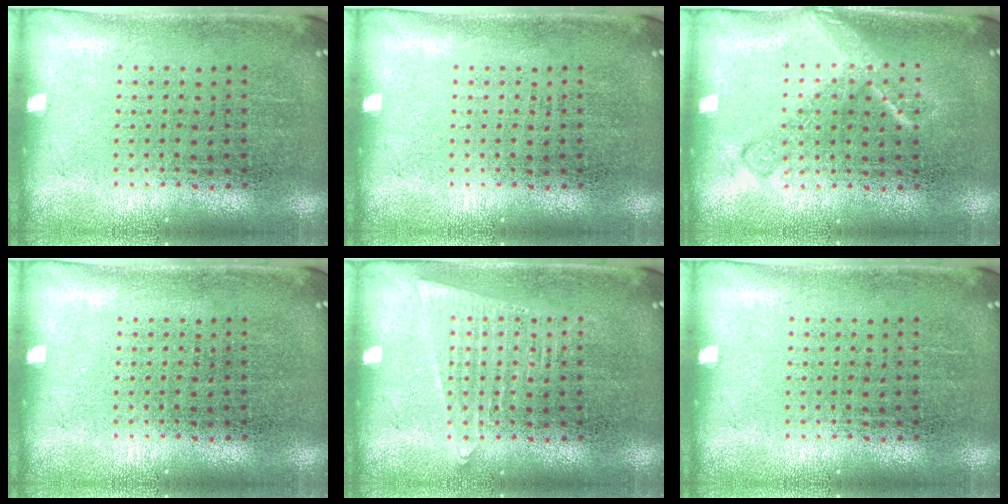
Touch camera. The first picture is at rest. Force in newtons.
{"total": 0.0}
{"total": 2.1, "press": 2.1, "slide": 0.3}
{"total": 0.0}
{"total": 1.6, "press": 1.6, "slide": 0.1}
{"total": 0.0}